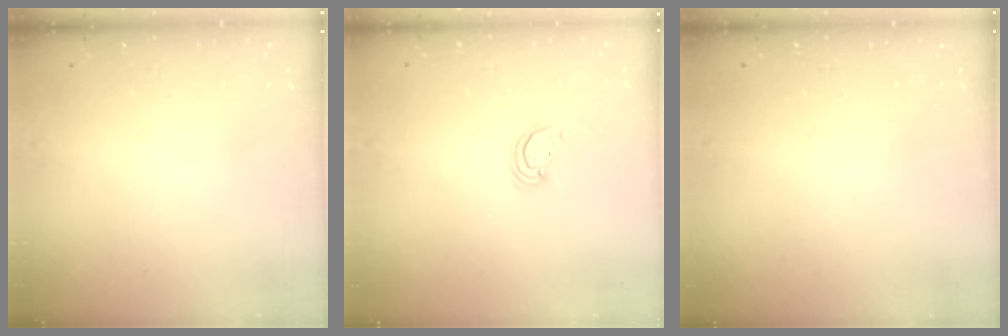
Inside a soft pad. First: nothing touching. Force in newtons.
{"total": 2.8, "press": 2.8, "slide": 0.2}
{"total": 0.0}